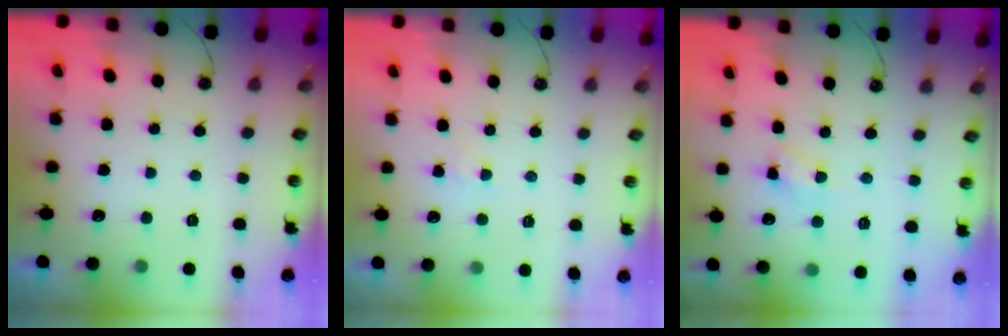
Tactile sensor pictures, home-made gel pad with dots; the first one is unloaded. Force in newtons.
{"total": 3.9, "press": 3.8, "slide": 0.5}
{"total": 4.1, "press": 4.1, "slide": 0.5}